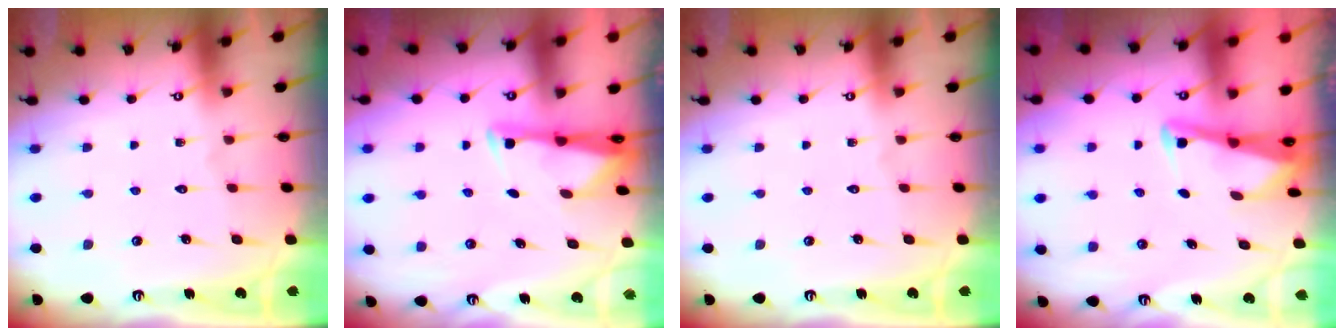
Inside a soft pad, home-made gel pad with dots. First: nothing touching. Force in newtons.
{"total": 2.9, "press": 2.9, "slide": 0.4}
{"total": 0.0}
{"total": 3.0, "press": 2.9, "slide": 0.6}